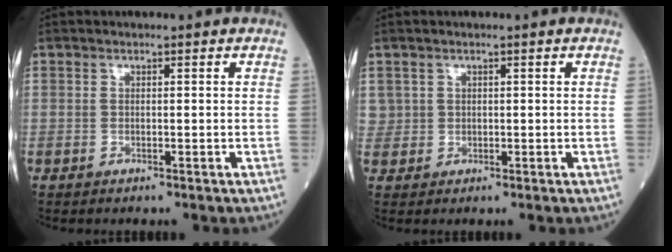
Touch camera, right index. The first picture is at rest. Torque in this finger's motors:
{"motor_torque": [1.06, -0.03, 0.50, 0.18]}